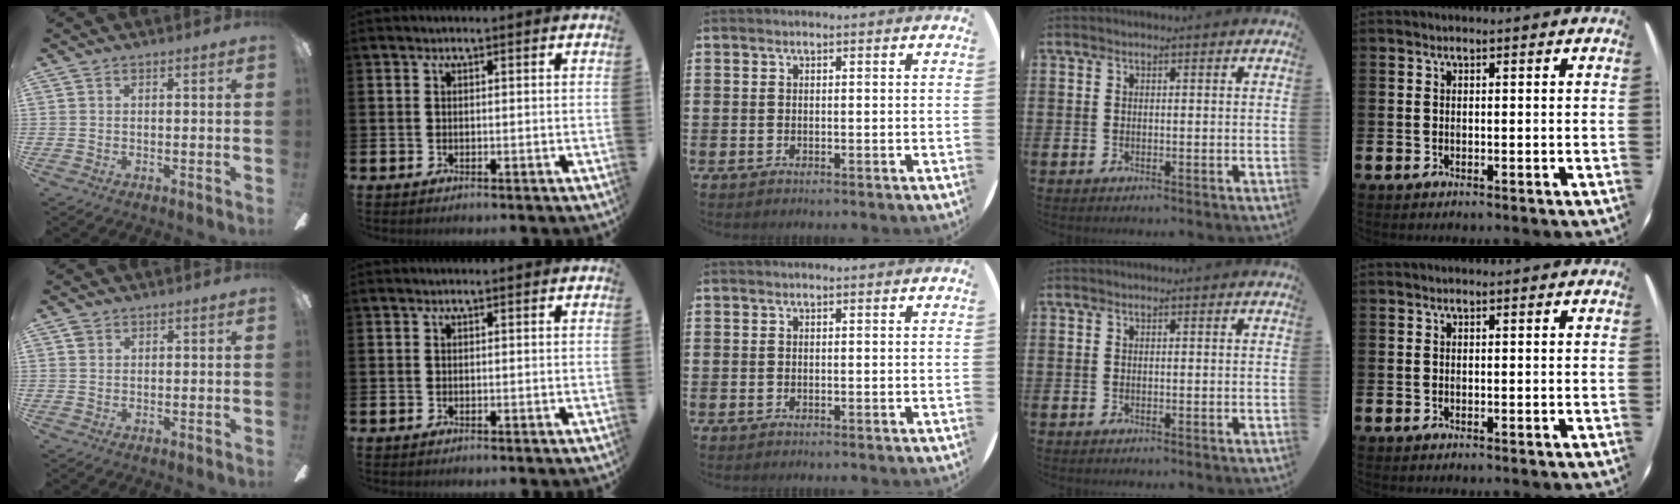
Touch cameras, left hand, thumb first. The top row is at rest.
{"thumb": {"total": 1.1, "force": [0.6, 0.9, 0.3], "torque": [-0.008, 0.003, 0.012]}}